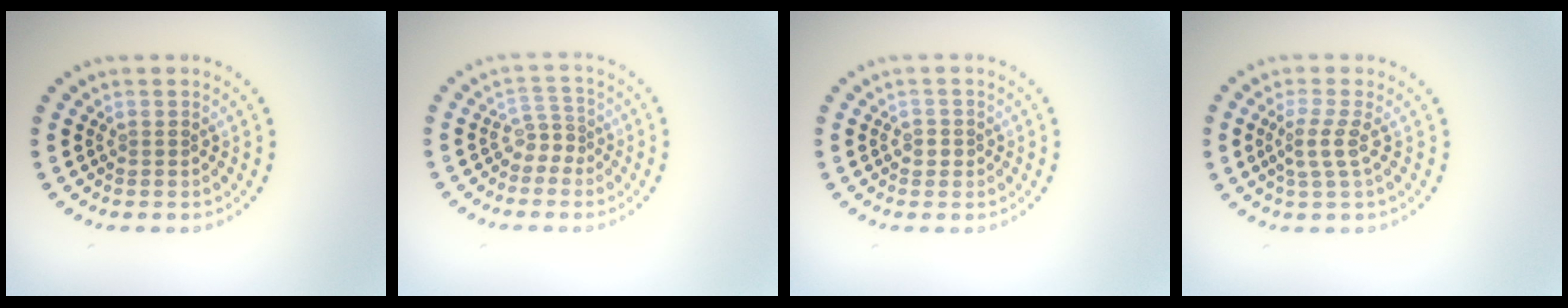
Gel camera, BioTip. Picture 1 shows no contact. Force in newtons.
{"total": 1.9, "press": 1.3, "slide": 1.4}
{"total": 1.1, "press": 1.0, "slide": 0.5}
{"total": 2.2, "press": 1.7, "slide": 1.4}